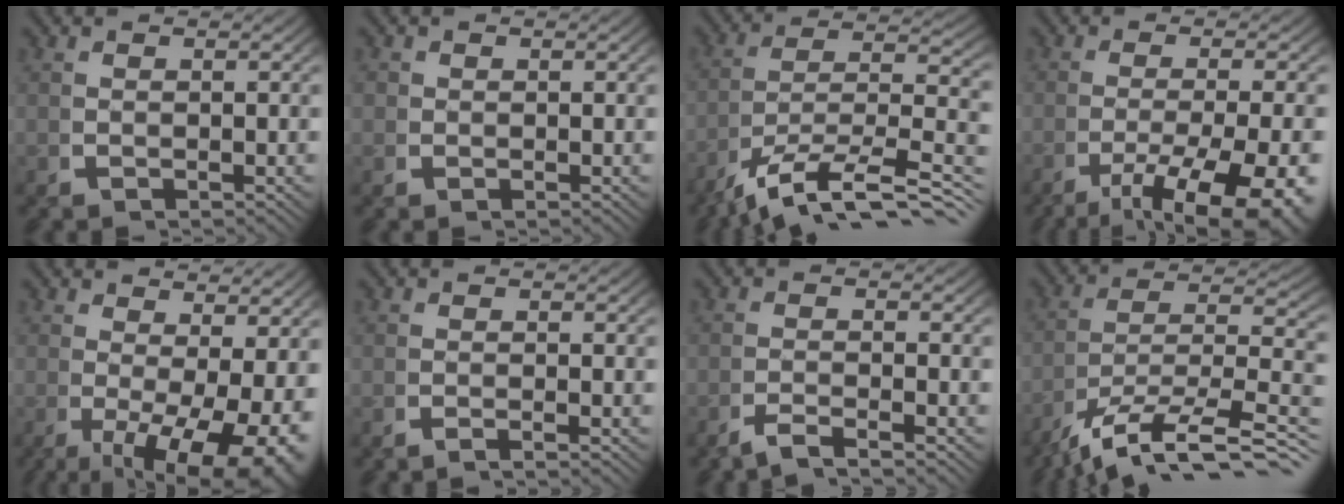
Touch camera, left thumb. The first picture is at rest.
{"total": 1.0, "force": [0.2, 0.9, 0.2], "torque": [-0.006, -0.008, 0.003]}
{"total": 9.7, "force": [-4.4, 4.7, 7.3], "torque": [-0.133, -0.031, -0.053]}
{"total": 9.7, "force": [-4.4, 4.4, 7.4], "torque": [-0.126, -0.036, -0.048]}
{"total": 9.9, "force": [-2.6, 5.4, 7.9], "torque": [-0.128, -0.046, -0.021]}
{"total": 0.9, "force": [-0.7, -0.2, 0.6], "torque": [-0.009, 0.005, -0.019]}
{"total": 2.3, "force": [-2.0, 0.1, 1.2], "torque": [-0.020, 0.002, -0.043]}
{"total": 11.1, "force": [-5.0, 5.7, 8.0], "torque": [-0.143, -0.040, -0.054]}